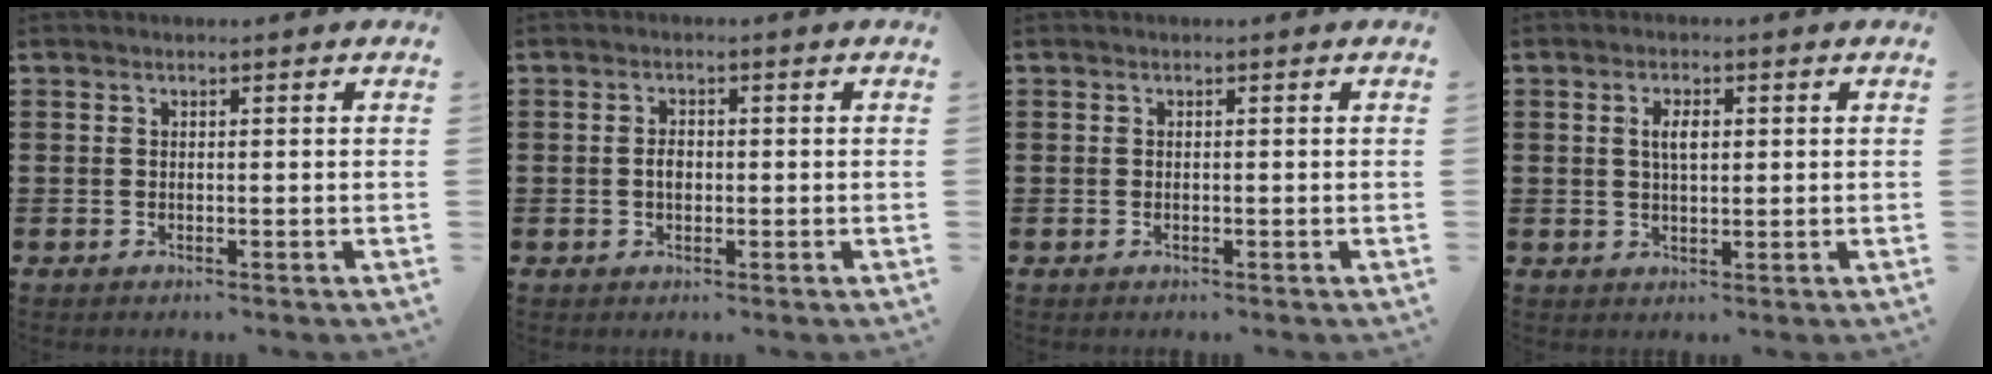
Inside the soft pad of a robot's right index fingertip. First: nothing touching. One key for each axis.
{"total": 1.9, "fx": -0.2, "fy": 1.2, "fz": 1.5, "tx": -0.031, "ty": 0.006, "tz": -0.005}
{"total": 0.0}
{"total": 3.0, "fx": 0.6, "fy": 1.3, "fz": 2.7, "tx": -0.056, "ty": 0.007, "tz": 0.008}